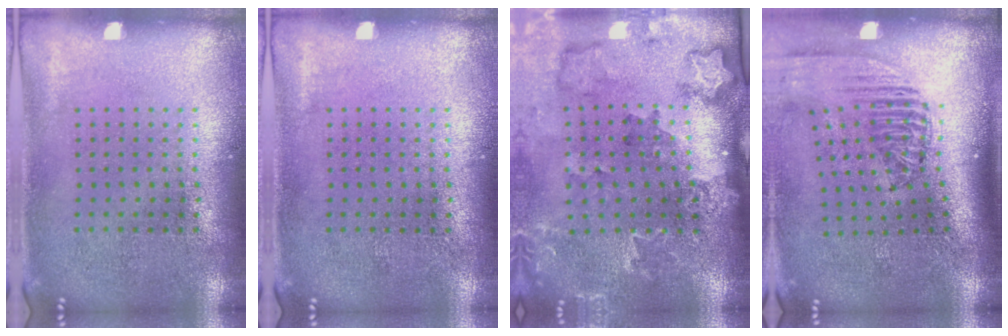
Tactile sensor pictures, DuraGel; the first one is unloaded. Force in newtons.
{"total": 0.0}
{"total": 2.0, "press": 1.9, "slide": 0.4}
{"total": 2.4, "press": 1.8, "slide": 1.6}